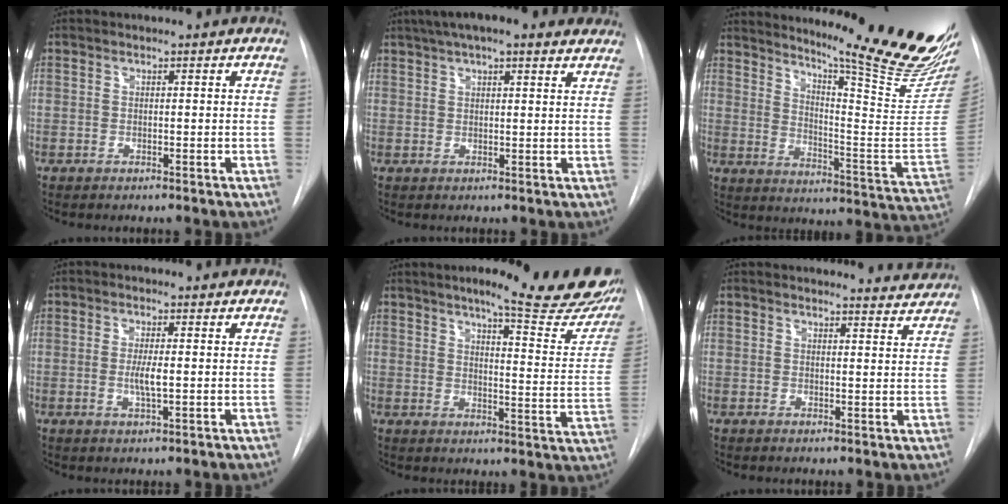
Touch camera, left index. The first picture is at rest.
{"total": 12.9, "force": [10.0, 3.1, 7.6], "torque": [-0.125, 0.045, 0.136]}
{"total": 25.4, "force": [21.5, 0.7, 13.5], "torque": [-0.201, -0.122, 0.276]}
{"total": 3.0, "force": [-0.2, 0.3, 2.9], "torque": [-0.059, -0.006, -0.003]}
{"total": 20.8, "force": [17.0, 2.3, 11.9], "torque": [-0.146, -0.055, 0.198]}
{"total": 5.7, "force": [5.7, 0.5, 0.0], "torque": [0.006, -0.018, 0.048]}